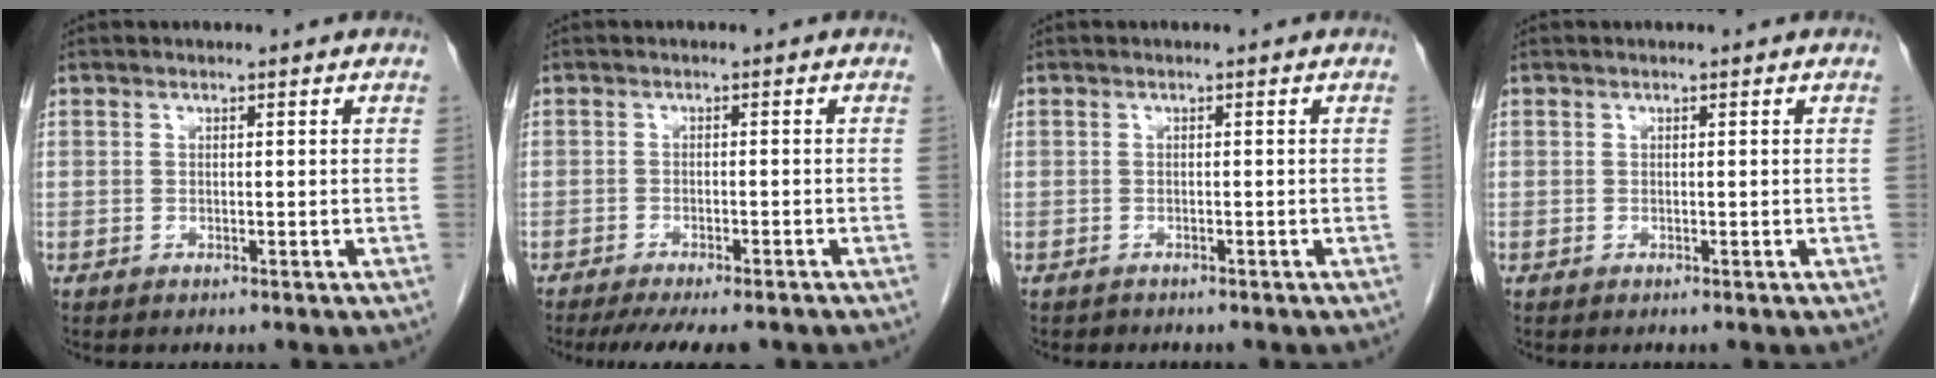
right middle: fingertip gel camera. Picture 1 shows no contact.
{"total": 9.7, "force": [-8.2, 1.3, 5.1], "torque": [-0.064, -0.012, -0.115]}
{"total": 0.6, "force": [-0.5, 0.3, -0.1], "torque": [-0.009, 0.000, -0.011]}
{"total": 0.0}